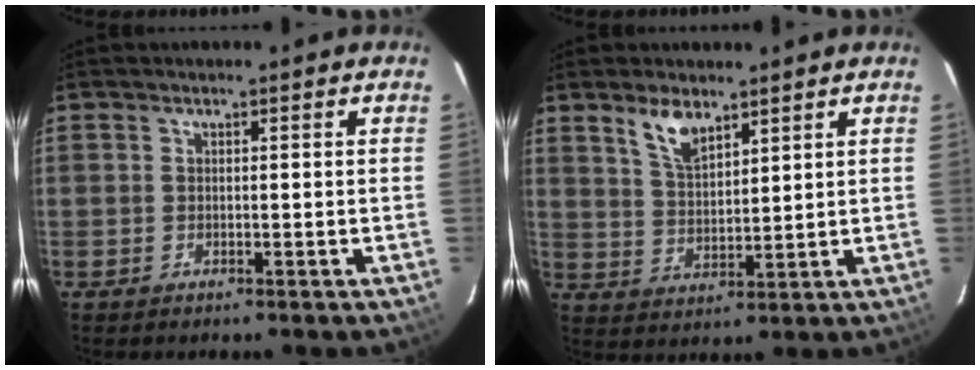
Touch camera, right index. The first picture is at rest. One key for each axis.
{"total": 6.3, "fx": 4.4, "fy": 2.5, "fz": 3.8, "tx": -0.069, "ty": 0.003, "tz": 0.090}